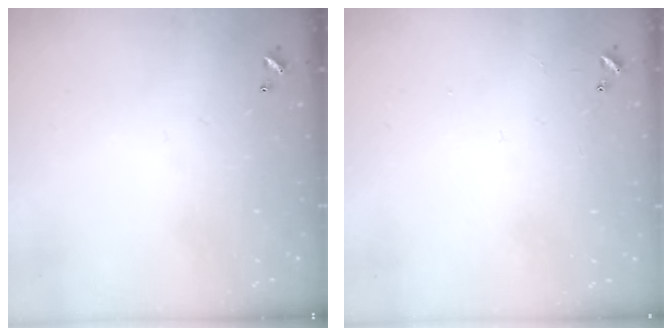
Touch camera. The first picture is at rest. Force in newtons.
{"total": 11.8, "press": 11.8, "slide": 0.3}